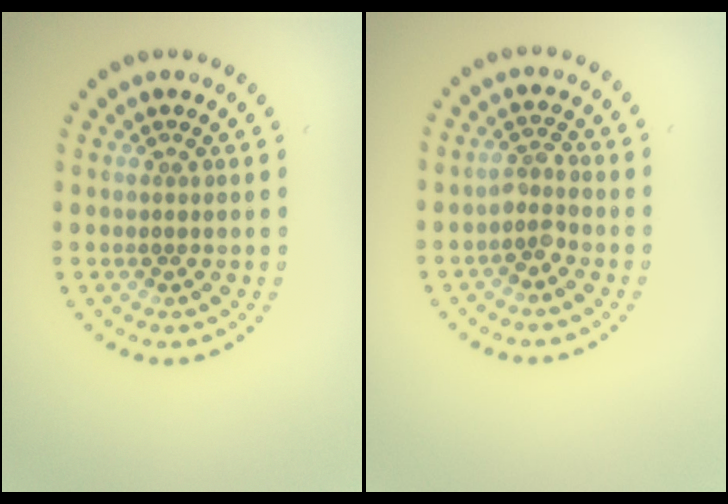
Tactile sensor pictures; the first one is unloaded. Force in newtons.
{"total": 1.8, "press": 1.4, "slide": 1.2}